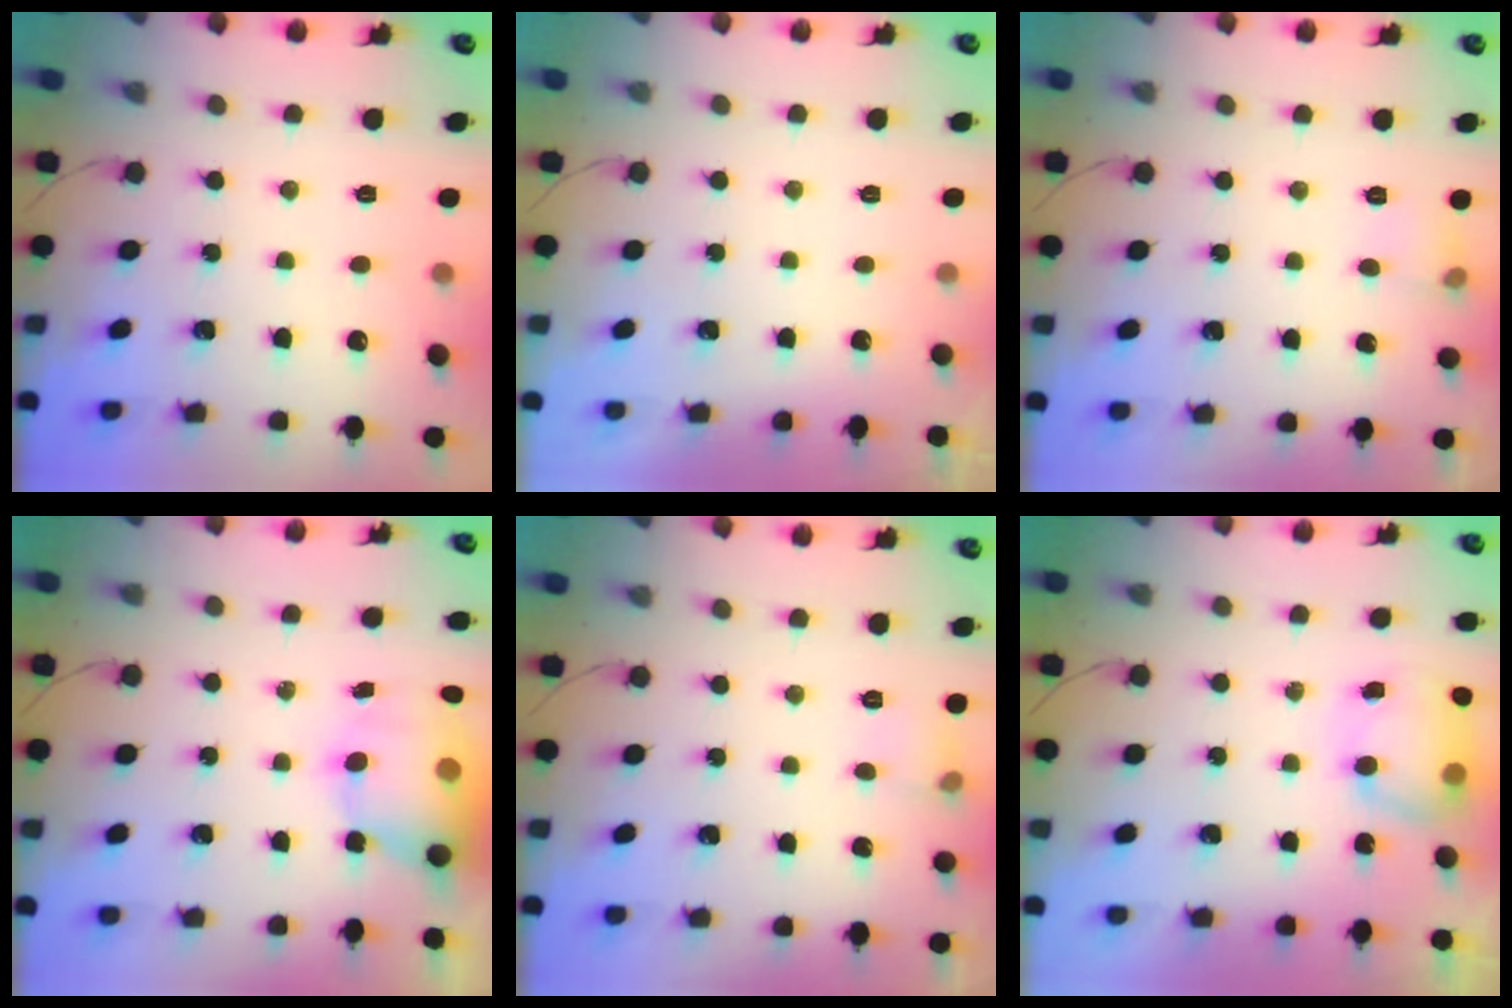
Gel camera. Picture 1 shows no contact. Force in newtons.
{"total": 0.0}
{"total": 4.9, "press": 4.7, "slide": 1.6}
{"total": 11.8, "press": 11.3, "slide": 3.2}
{"total": 4.9, "press": 4.7, "slide": 1.6}
{"total": 8.4, "press": 8.3, "slide": 1.0}